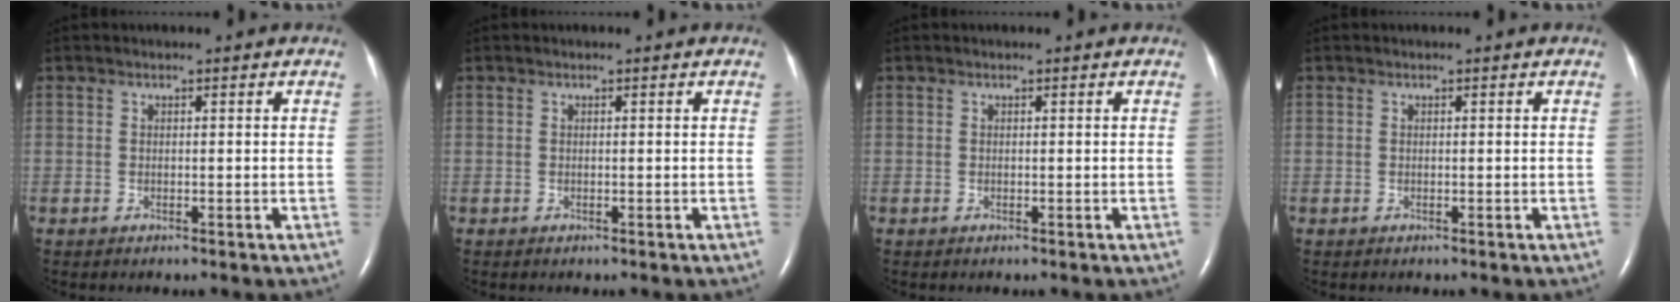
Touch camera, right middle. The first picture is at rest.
{"total": 0.0}
{"total": 0.0}
{"total": 0.0}